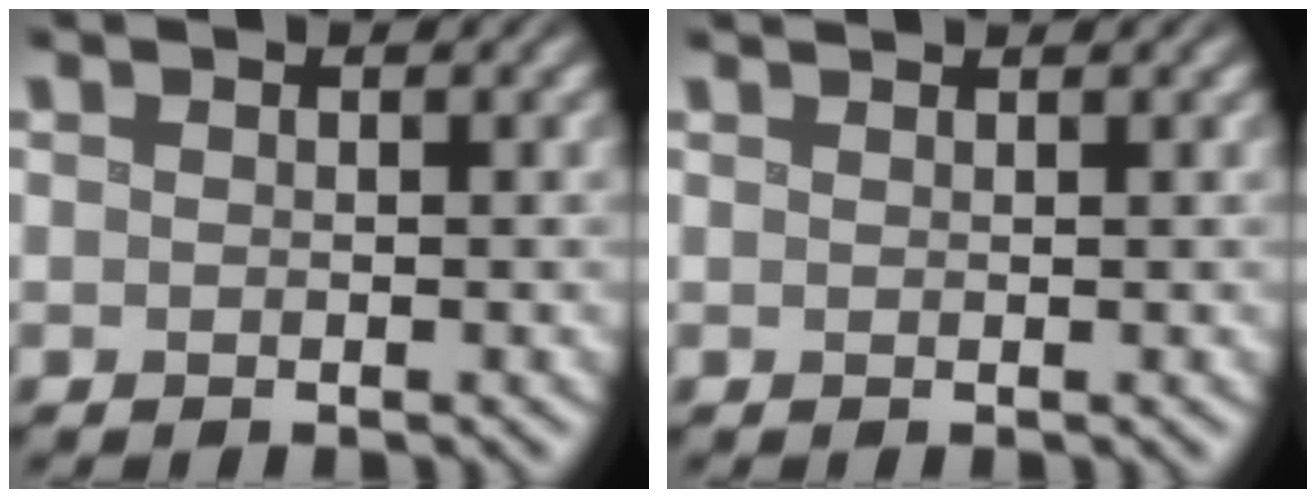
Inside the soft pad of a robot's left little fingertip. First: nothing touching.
{"total": 1.3, "force": [1.1, 0.3, 0.6], "torque": [-0.005, -0.002, 0.005]}